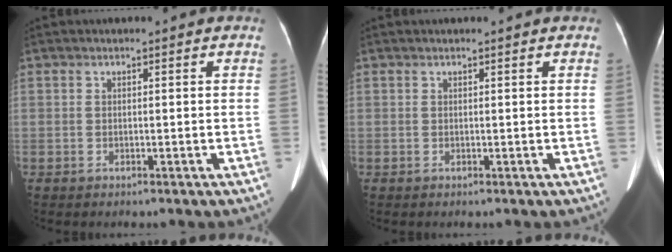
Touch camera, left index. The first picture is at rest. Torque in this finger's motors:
{"motor_torque": [-0.12, -0.13, -0.08, 0.00]}